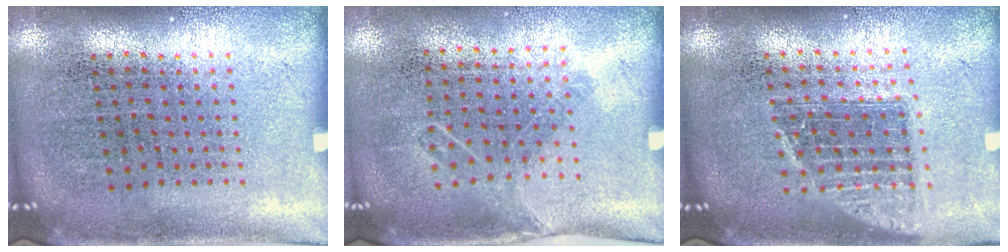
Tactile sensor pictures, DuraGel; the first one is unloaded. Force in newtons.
{"total": 1.0, "press": 0.8, "slide": 0.6}
{"total": 1.4, "press": 1.2, "slide": 0.8}